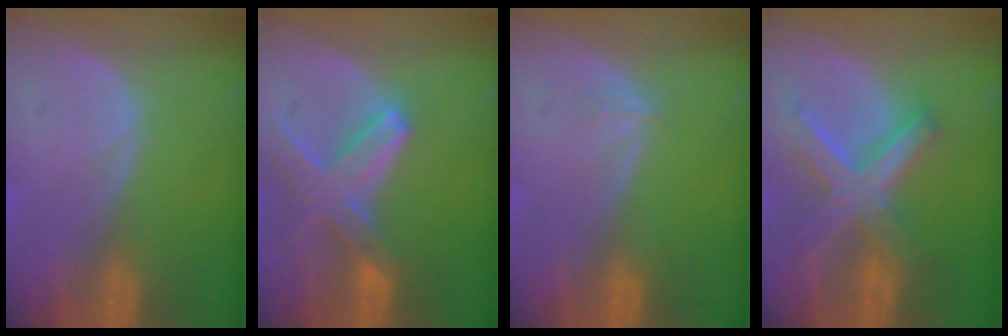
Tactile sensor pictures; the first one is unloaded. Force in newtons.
{"total": 8.2, "press": 7.2, "slide": 4.0}
{"total": 0.9, "press": 0.8, "slide": 0.2}
{"total": 8.2, "press": 8.2, "slide": 0.7}